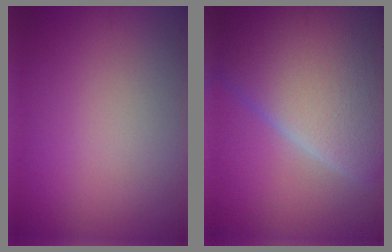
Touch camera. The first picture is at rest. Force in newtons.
{"total": 14.3, "press": 14.2, "slide": 0.8}